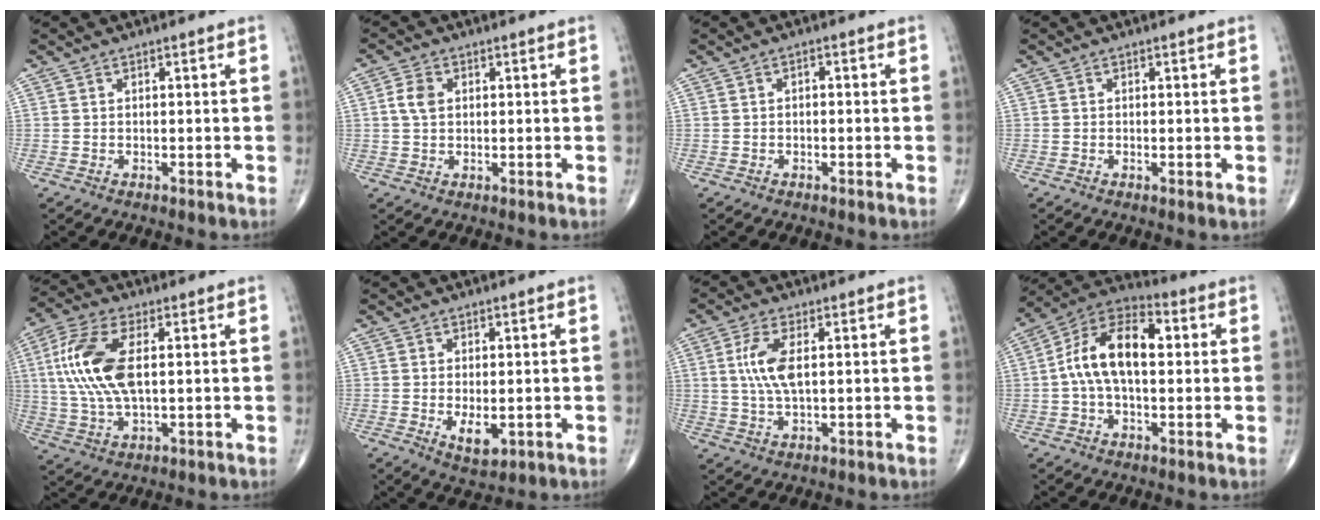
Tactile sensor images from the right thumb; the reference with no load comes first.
{"total": 3.6, "force": [0.7, 2.5, 2.5], "torque": [-0.049, 0.003, 0.011]}
{"total": 0.8, "force": [-0.2, 0.5, 0.5], "torque": [-0.001, 0.004, -0.008]}
{"total": 0.6, "force": [-0.1, 0.1, 0.6], "torque": [-0.012, -0.003, -0.004]}
{"total": 13.8, "force": [2.1, 6.3, 12.1], "torque": [-0.274, 0.005, 0.042]}
{"total": 4.6, "force": [-0.8, 2.3, 3.9], "torque": [-0.057, -0.011, -0.006]}
{"total": 6.8, "force": [1.2, 2.6, 6.2], "torque": [-0.143, -0.001, 0.026]}
{"total": 14.0, "force": [1.3, 7.6, 11.7], "torque": [-0.204, 0.037, 0.011]}